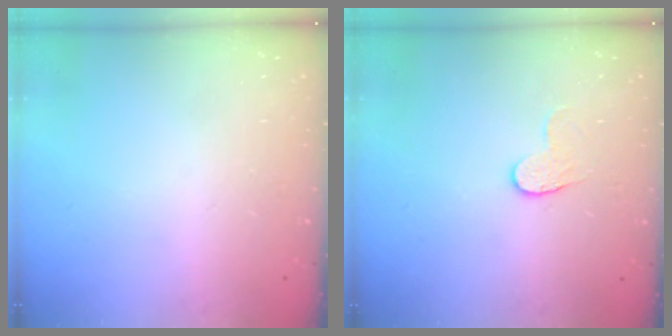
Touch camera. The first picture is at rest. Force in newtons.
{"total": 4.5, "press": 4.5, "slide": 0.5}